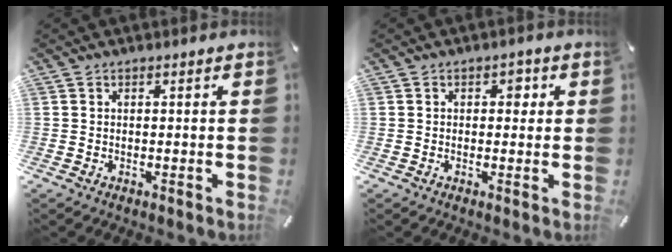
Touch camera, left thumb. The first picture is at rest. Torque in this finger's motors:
{"motor_torque": [0.51, 0.66, 0.12, -0.19, 0.04]}